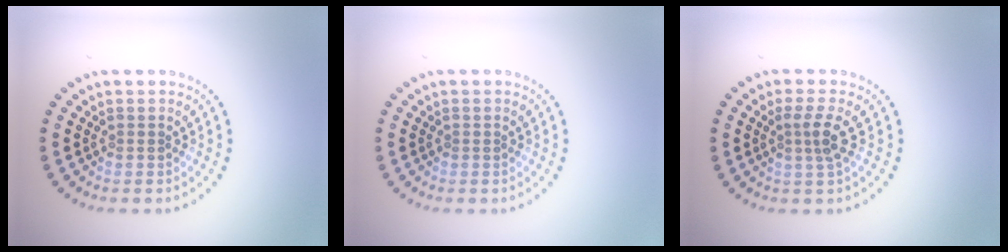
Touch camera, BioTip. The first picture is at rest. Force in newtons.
{"total": 0.0}
{"total": 2.3, "press": 1.7, "slide": 1.5}